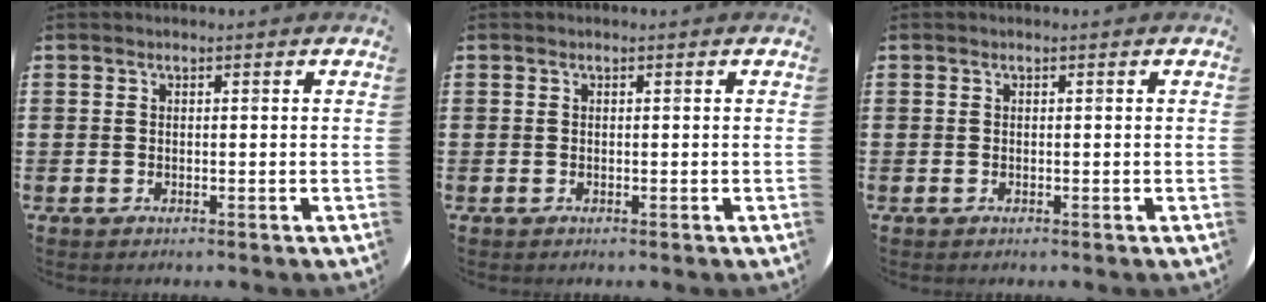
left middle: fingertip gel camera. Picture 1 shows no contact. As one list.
[{"total": 0.0}, {"total": 0.0}]